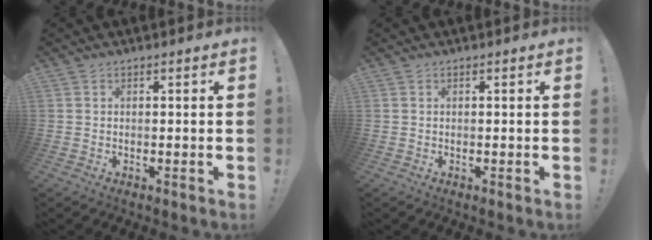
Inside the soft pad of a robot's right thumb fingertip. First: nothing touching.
{"total": 0.0}